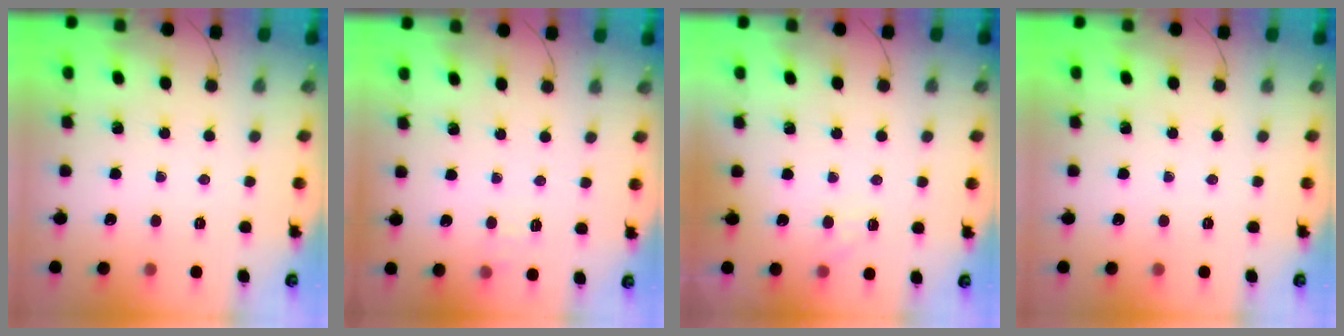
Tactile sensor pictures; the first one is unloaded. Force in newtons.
{"total": 4.9, "press": 4.7, "slide": 1.6}
{"total": 5.3, "press": 5.0, "slide": 1.6}
{"total": 0.0}